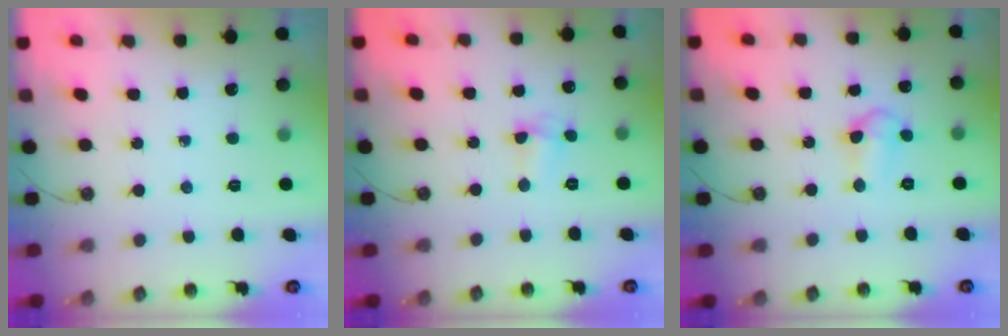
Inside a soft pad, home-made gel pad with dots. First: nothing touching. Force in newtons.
{"total": 3.0, "press": 2.9, "slide": 0.6}
{"total": 6.6, "press": 6.3, "slide": 2.1}